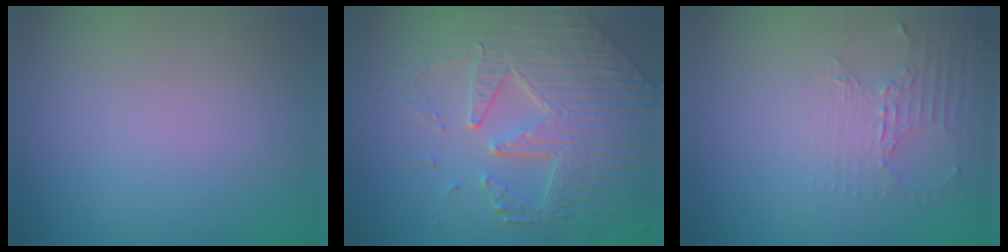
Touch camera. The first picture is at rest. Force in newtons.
{"total": 6.7, "press": 5.5, "slide": 3.8}
{"total": 2.2, "press": 1.7, "slide": 1.5}